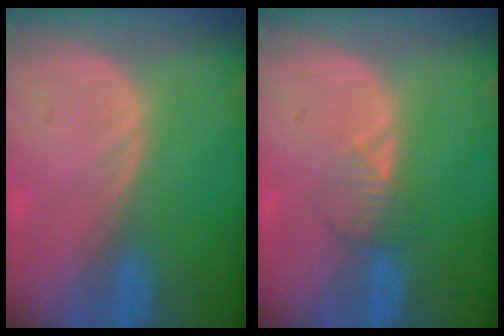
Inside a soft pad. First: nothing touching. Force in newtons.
{"total": 2.4, "press": 2.4, "slide": 0.1}